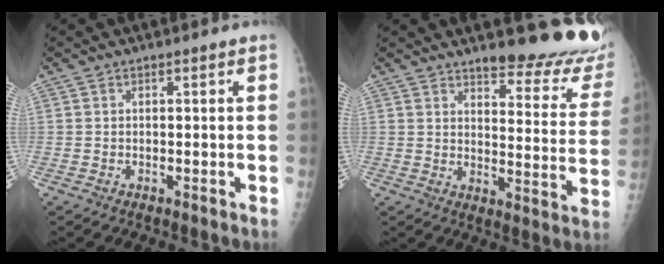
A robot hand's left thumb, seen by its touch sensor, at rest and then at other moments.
{"total": 17.4, "force": [15.4, 3.9, 7.1], "torque": [-0.045, -0.139, 0.178]}